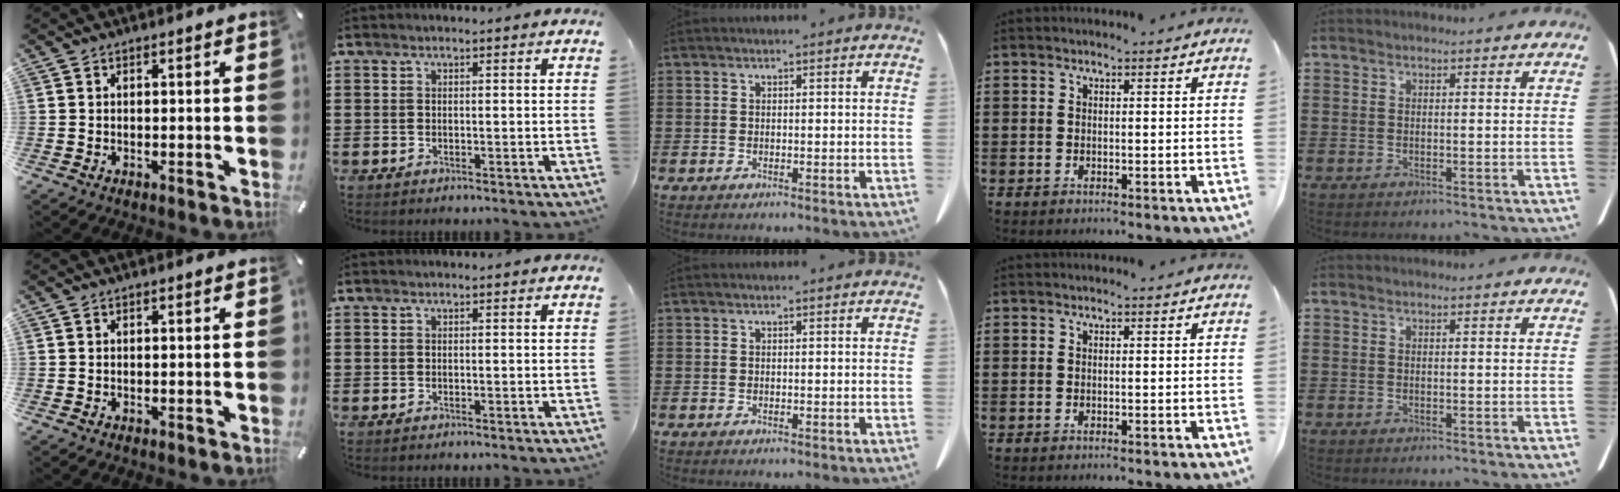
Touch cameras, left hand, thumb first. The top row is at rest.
{}